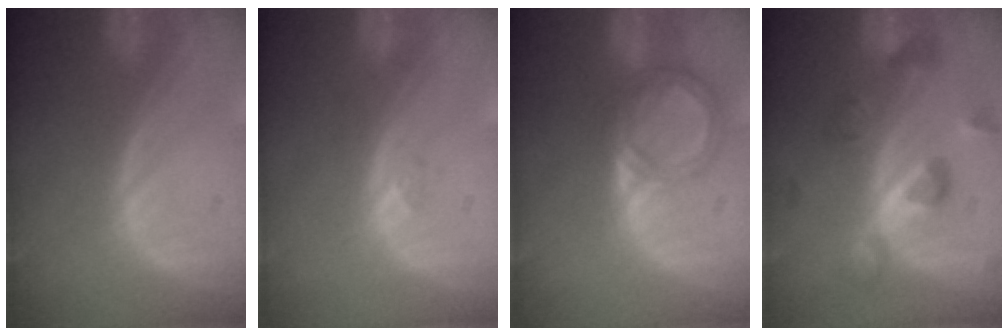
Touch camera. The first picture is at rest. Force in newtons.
{"total": 1.9, "press": 1.6, "slide": 1.0}
{"total": 5.9, "press": 5.2, "slide": 2.7}
{"total": 7.4, "press": 7.4, "slide": 0.8}